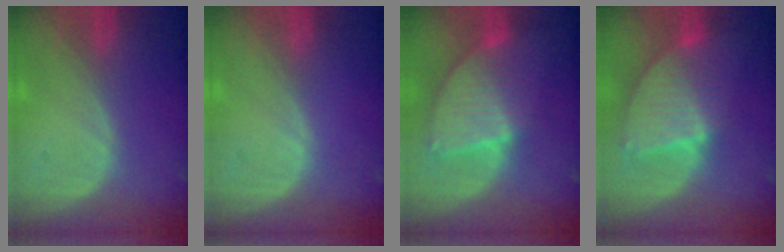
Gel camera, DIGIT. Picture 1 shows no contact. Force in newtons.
{"total": 0.0}
{"total": 8.7, "press": 7.5, "slide": 4.4}
{"total": 9.1, "press": 7.8, "slide": 4.7}